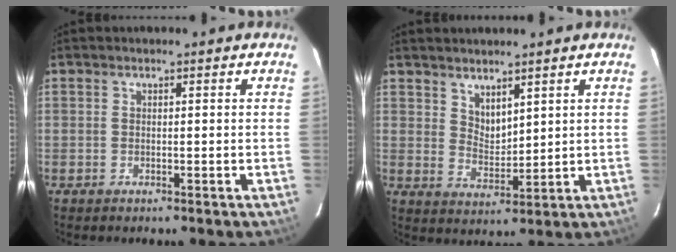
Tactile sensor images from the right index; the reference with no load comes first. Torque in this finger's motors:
{"motor_torque": [-0.10, 0.04, -0.03, 0.00]}